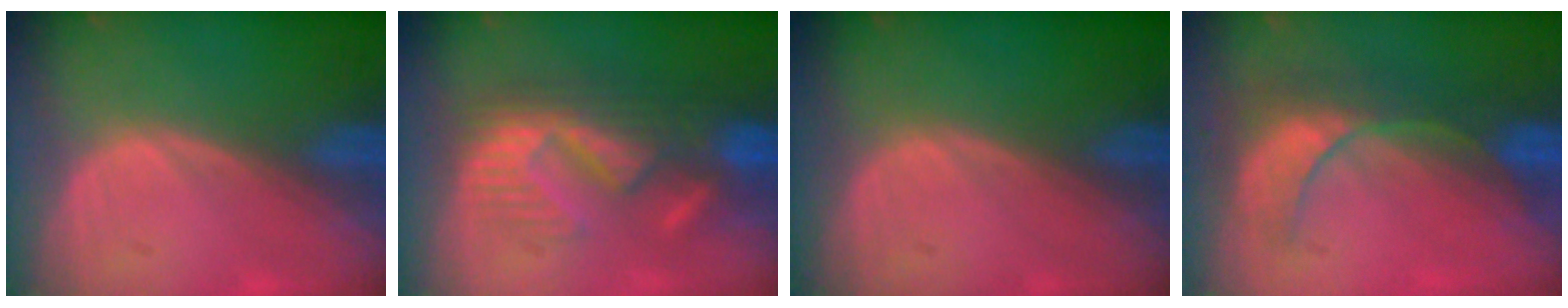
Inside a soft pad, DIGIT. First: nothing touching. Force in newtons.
{"total": 8.8, "press": 8.7, "slide": 1.5}
{"total": 0.0}
{"total": 8.4, "press": 7.6, "slide": 3.6}